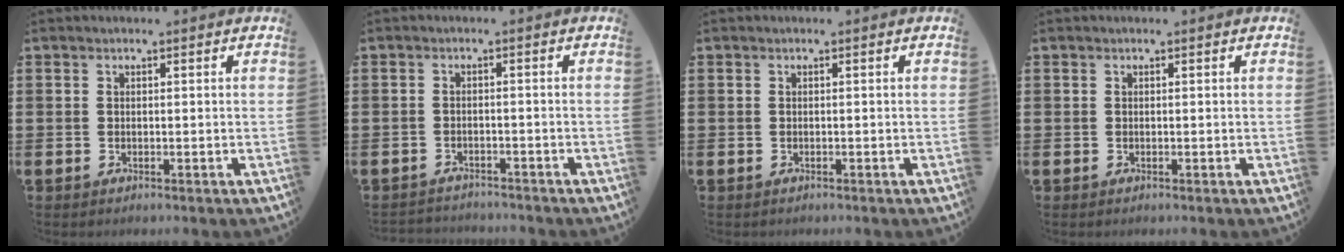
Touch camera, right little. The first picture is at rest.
{"total": 1.6, "force": [-1.5, 0.2, -0.2], "torque": [-0.001, 0.004, -0.035]}
{"total": 0.0}
{"total": 0.0}